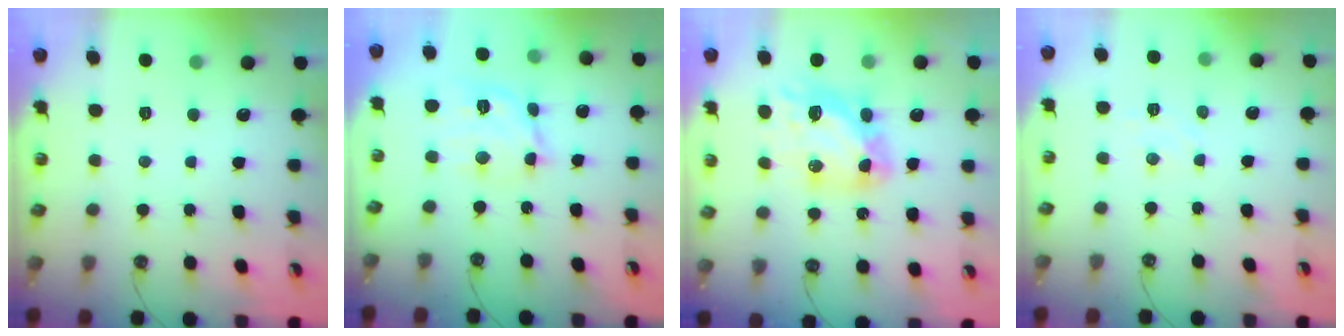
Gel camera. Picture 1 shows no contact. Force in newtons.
{"total": 13.1, "press": 13.0, "slide": 1.3}
{"total": 12.9, "press": 12.8, "slide": 1.4}
{"total": 5.8, "press": 5.8, "slide": 0.7}